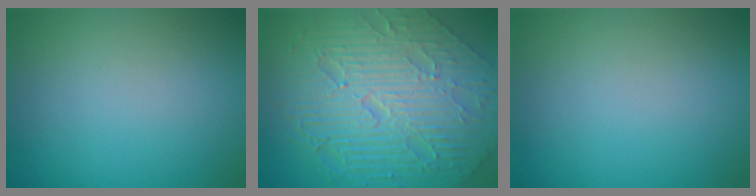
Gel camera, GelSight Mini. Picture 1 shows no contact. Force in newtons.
{"total": 11.3, "press": 7.6, "slide": 8.4}
{"total": 0.0}